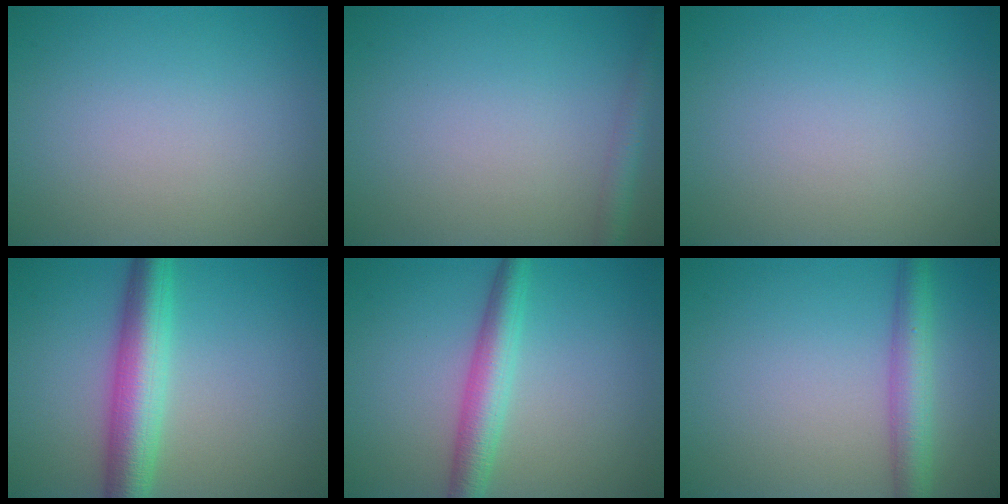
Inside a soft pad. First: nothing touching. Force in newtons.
{"total": 1.9, "press": 1.9, "slide": 0.1}
{"total": 0.0}
{"total": 6.2, "press": 6.2, "slide": 0.1}
{"total": 4.0, "press": 4.0, "slide": 0.0}
{"total": 3.8, "press": 3.8, "slide": 0.1}